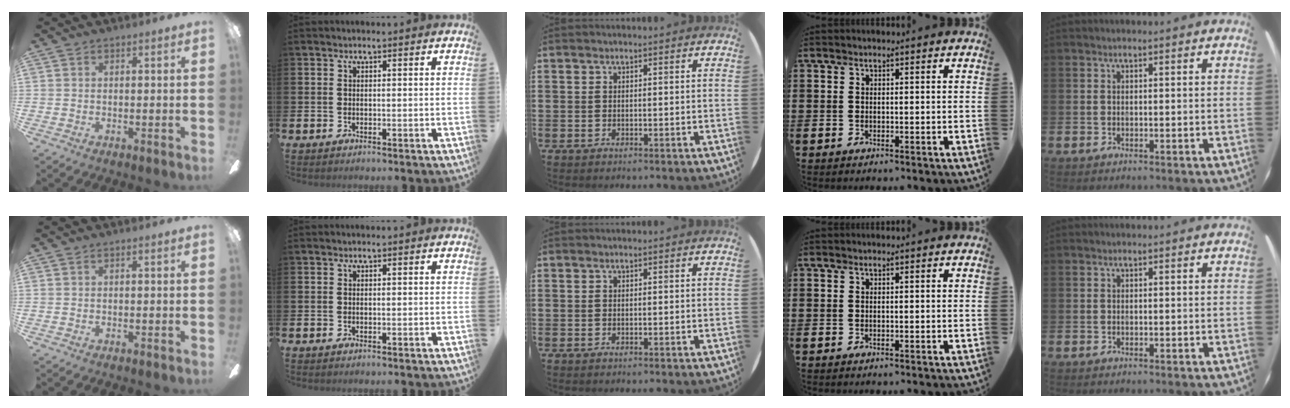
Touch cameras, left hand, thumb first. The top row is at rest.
{}